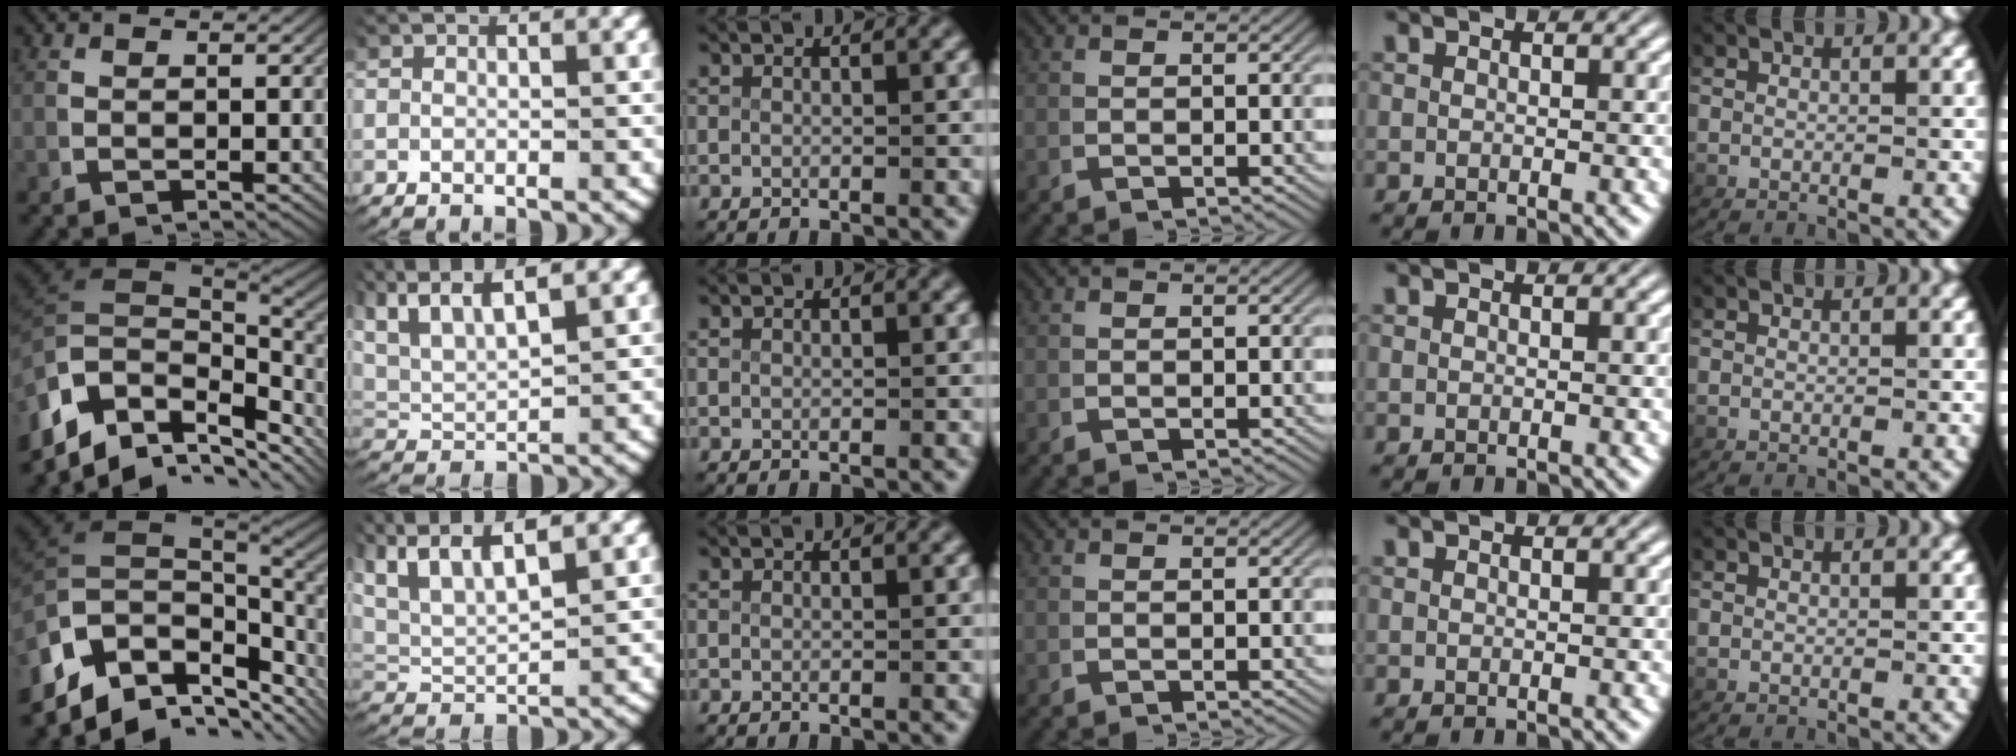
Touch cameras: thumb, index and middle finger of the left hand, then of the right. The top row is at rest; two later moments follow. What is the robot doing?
{"motion": "lift_and_place", "object": "coat"}